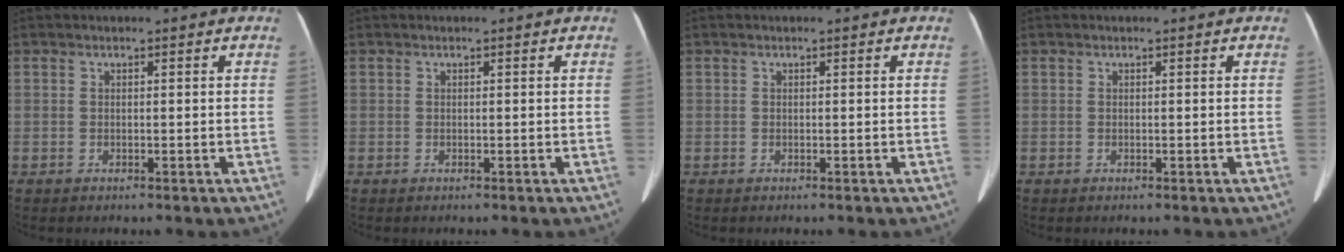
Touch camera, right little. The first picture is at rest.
{"total": 0.0}
{"total": 0.0}
{"total": 0.0}